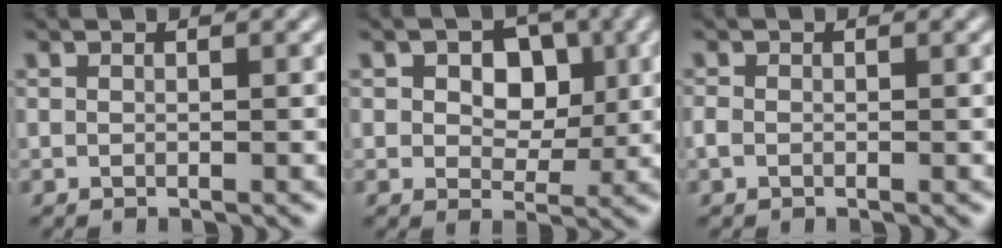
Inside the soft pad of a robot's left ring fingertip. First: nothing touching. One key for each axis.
{"total": 5.1, "fx": 1.1, "fy": 3.6, "fz": 3.5, "tx": -0.054, "ty": 0.014, "tz": 0.010}
{"total": 0.9, "fx": -0.7, "fy": 0.5, "fz": 0.1, "tx": -0.010, "ty": 0.004, "tz": -0.007}